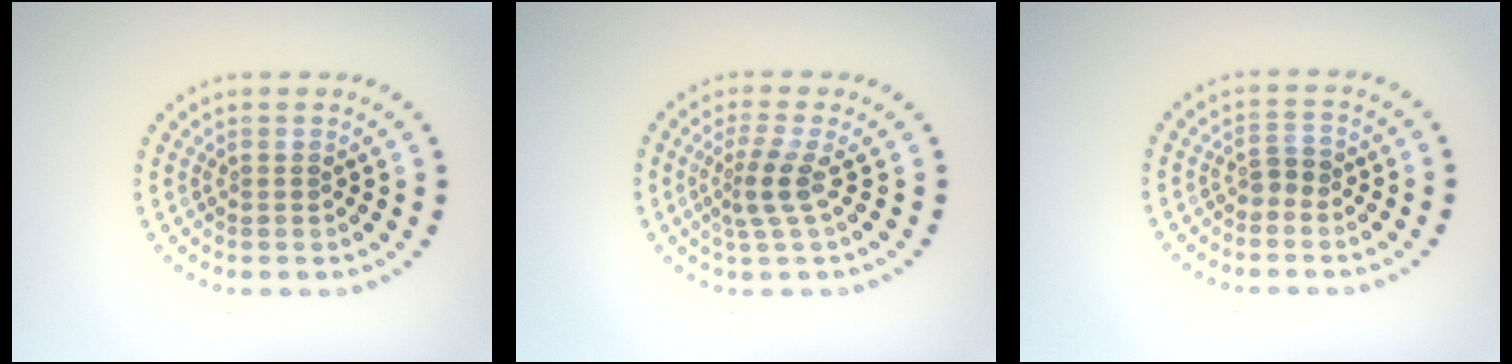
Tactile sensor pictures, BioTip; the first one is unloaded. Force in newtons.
{"total": 2.6, "press": 1.8, "slide": 1.8}
{"total": 1.1, "press": 0.9, "slide": 0.6}